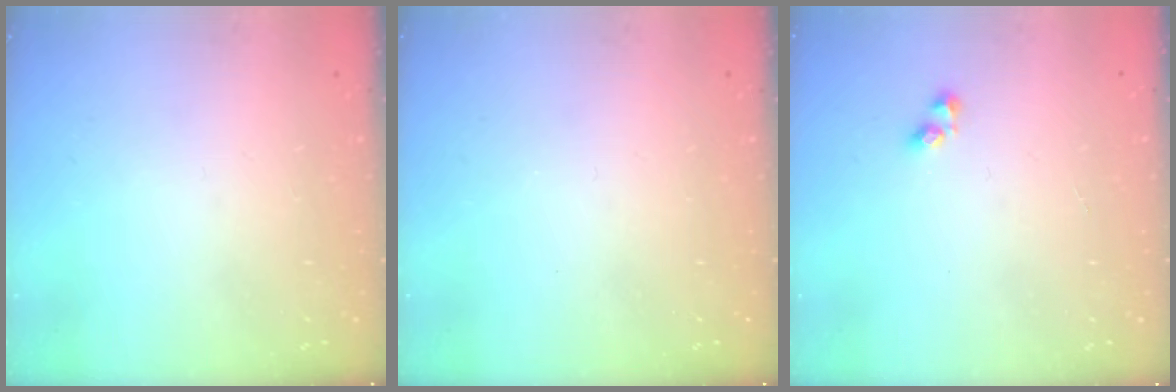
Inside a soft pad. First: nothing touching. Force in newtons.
{"total": 0.0}
{"total": 2.9, "press": 2.6, "slide": 1.3}